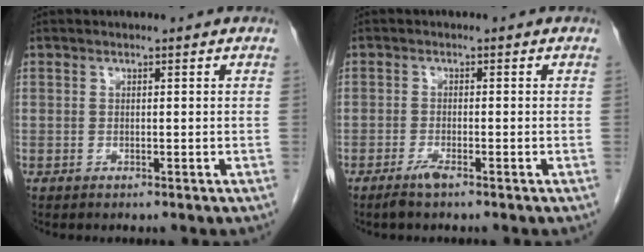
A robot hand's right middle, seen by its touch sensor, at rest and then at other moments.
{"total": 1.8, "force": [-1.4, -0.1, 1.2], "torque": [-0.029, -0.005, -0.028]}